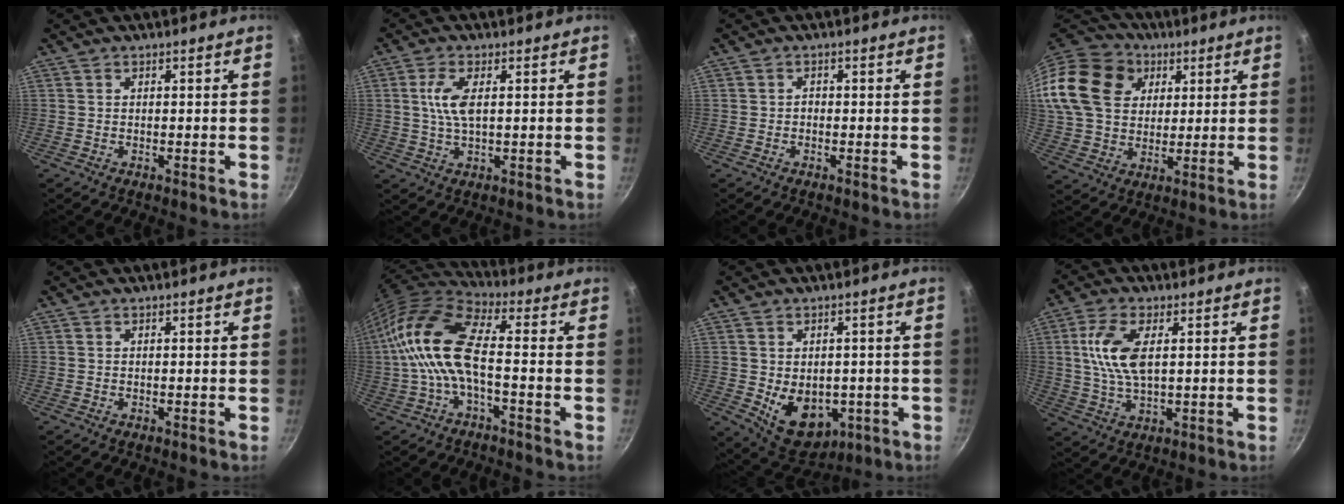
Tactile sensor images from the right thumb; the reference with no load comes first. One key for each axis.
{"total": 5.7, "fx": 1.0, "fy": 2.3, "fz": 5.1, "tx": -0.110, "ty": 0.002, "tz": 0.019}
{"total": 0.8, "fx": -0.4, "fy": 0.6, "fz": 0.3, "tx": -0.005, "ty": 0.003, "tz": -0.008}
{"total": 27.0, "fx": 10.1, "fy": 20.5, "fz": 14.5, "tx": -0.319, "ty": 0.033, "tz": 0.185}
{"total": 0.0}
{"total": 14.4, "fx": -1.4, "fy": 5.7, "fz": 13.1, "tx": -0.270, "ty": 0.032, "tz": -0.042}
{"total": 11.3, "fx": -2.0, "fy": 8.1, "fz": 7.6, "tx": -0.080, "ty": -0.012, "tz": -0.005}
{"total": 9.5, "fx": 1.9, "fy": 4.4, "fz": 8.2, "tx": -0.162, "ty": 0.002, "tz": 0.037}